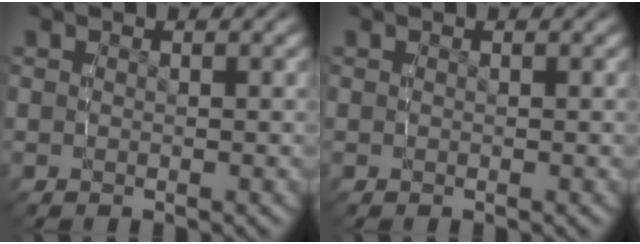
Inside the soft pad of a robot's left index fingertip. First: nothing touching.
{"total": 0.0}